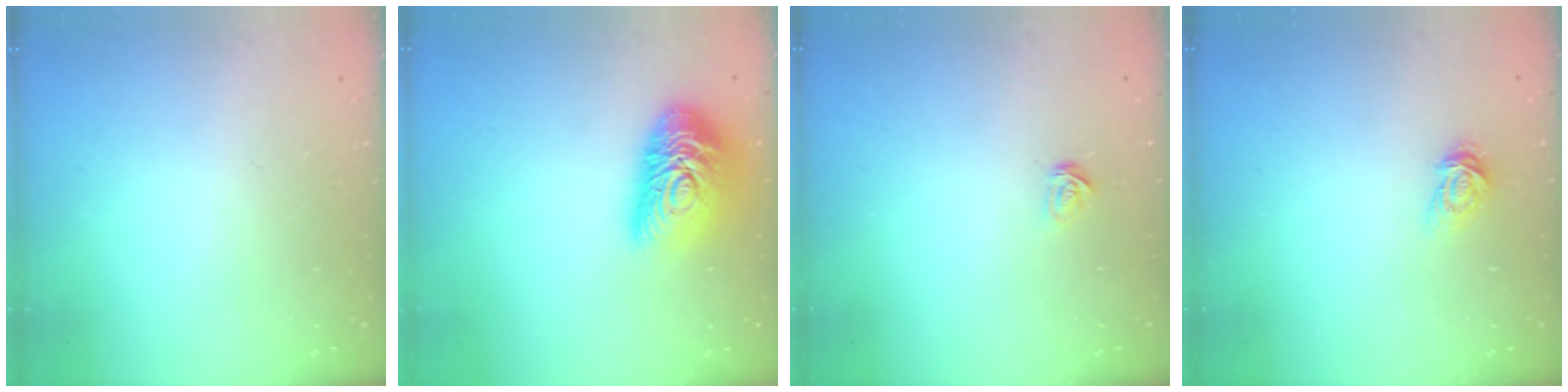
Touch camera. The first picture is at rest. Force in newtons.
{"total": 16.3, "press": 16.2, "slide": 1.5}
{"total": 2.4, "press": 2.4, "slide": 0.2}
{"total": 3.5, "press": 3.5, "slide": 0.1}